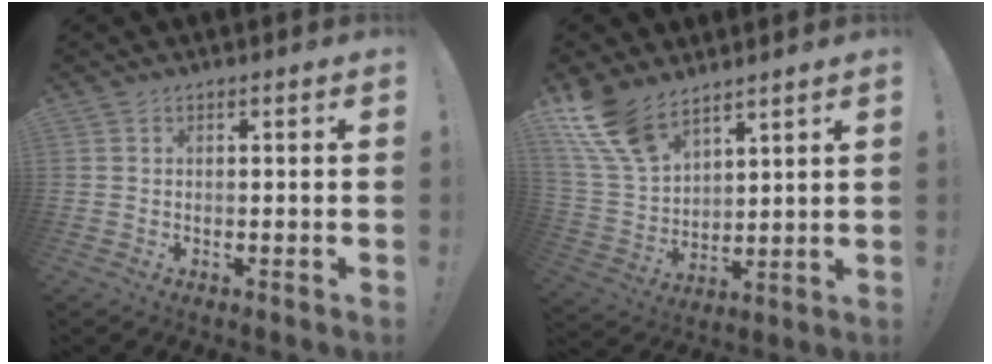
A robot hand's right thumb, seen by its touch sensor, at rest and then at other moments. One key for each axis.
{"total": 13.6, "fx": 9.9, "fy": 6.8, "fz": 6.4, "tx": -0.145, "ty": -0.058, "tz": 0.191}